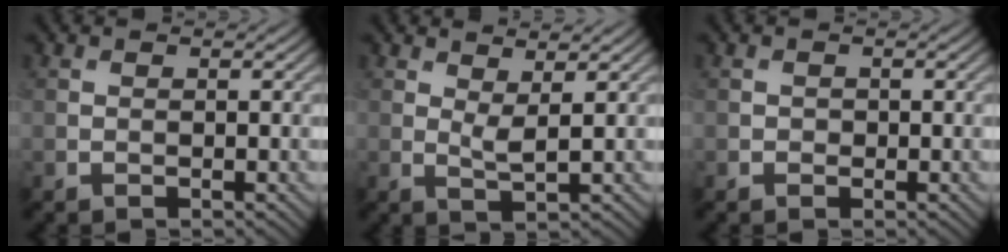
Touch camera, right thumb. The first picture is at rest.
{"total": 2.1, "force": [1.3, 0.4, 1.6], "torque": [-0.038, -0.004, 0.026]}
{"total": 0.6, "force": [-0.2, 0.6, 0.1], "torque": [0.003, -0.006, -0.005]}